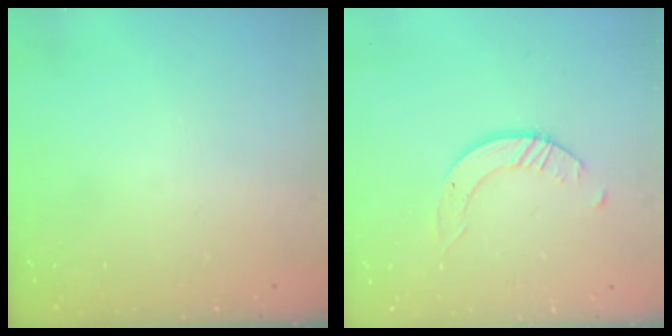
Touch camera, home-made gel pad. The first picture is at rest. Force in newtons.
{"total": 2.4, "press": 2.4, "slide": 0.3}